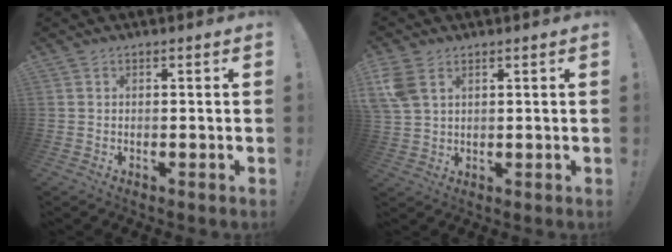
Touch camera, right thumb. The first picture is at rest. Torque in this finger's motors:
{"motor_torque": [0.61, 1.23, 0.91, 0.41, 0.18]}